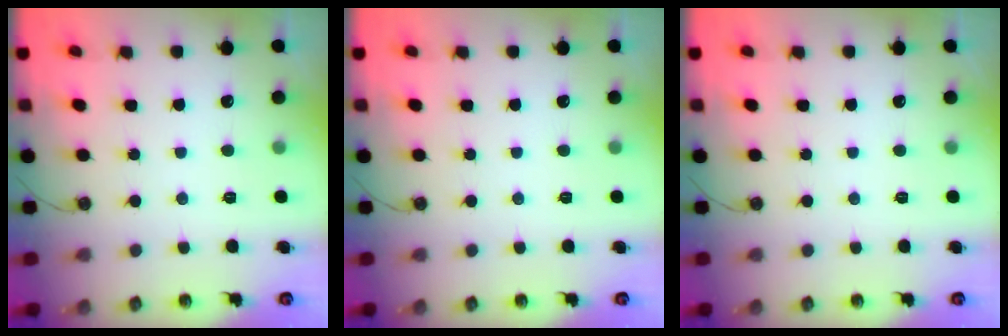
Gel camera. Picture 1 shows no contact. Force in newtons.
{"total": 0.0}
{"total": 0.0}